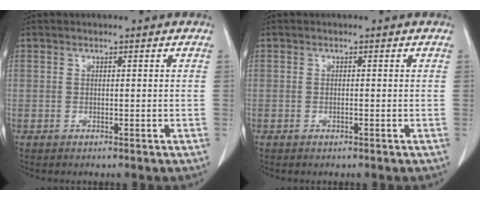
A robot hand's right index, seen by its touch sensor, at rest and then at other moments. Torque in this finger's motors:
{"motor_torque": [0.00, 0.04, 0.02, 0.01]}